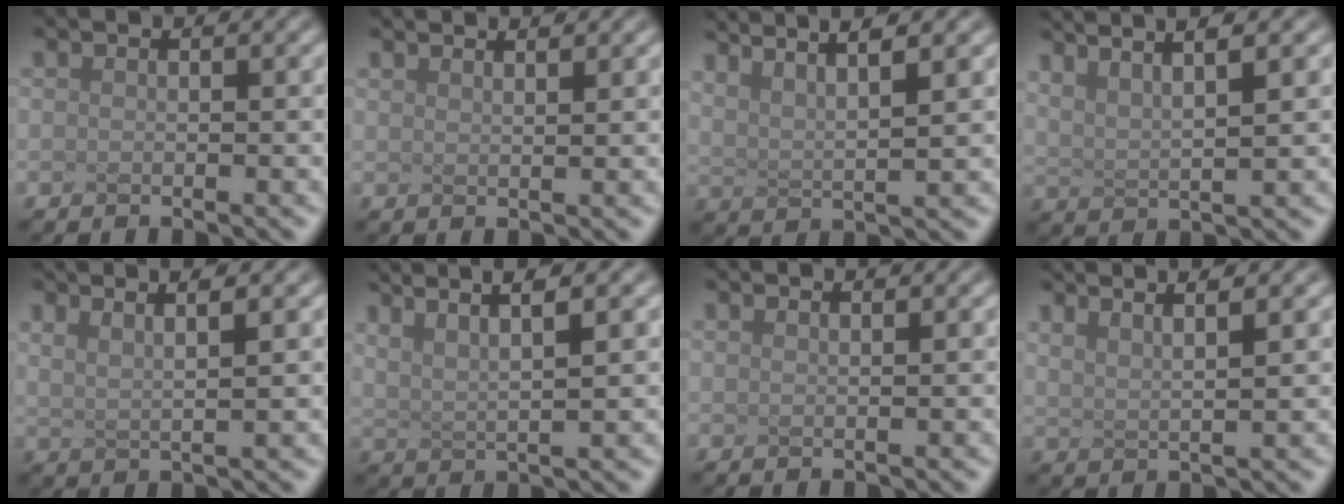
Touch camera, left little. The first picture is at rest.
{"total": 1.7, "force": [1.6, 0.2, 0.5], "torque": [0.000, 0.016, 0.018]}
{"total": 4.6, "force": [3.5, 0.0, 3.1], "torque": [-0.083, 0.017, 0.071]}
{"total": 4.6, "force": [3.2, 0.2, 3.3], "torque": [-0.085, 0.021, 0.064]}
{"total": 2.8, "force": [1.7, -0.2, 2.2], "torque": [-0.062, 0.012, 0.041]}
{"total": 3.8, "force": [2.2, -0.2, 3.1], "torque": [-0.088, 0.007, 0.064]}
{"total": 0.9, "force": [0.8, 0.2, 0.4], "torque": [0.001, 0.010, 0.006]}
{"total": 3.0, "force": [2.3, 0.0, 2.0], "torque": [-0.049, 0.018, 0.044]}